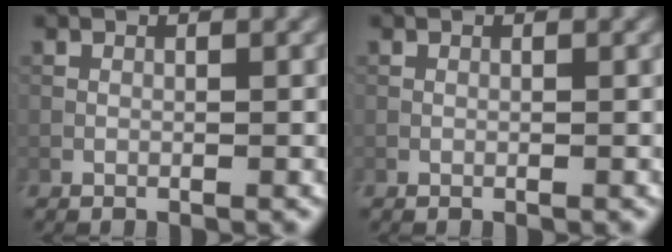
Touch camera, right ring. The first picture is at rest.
{"total": 0.0}